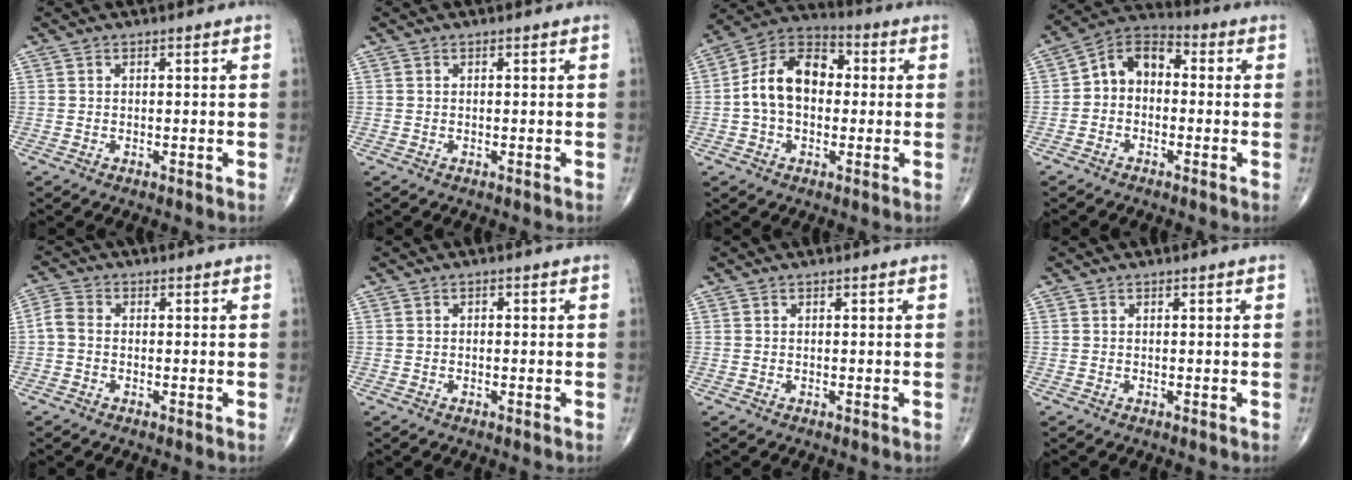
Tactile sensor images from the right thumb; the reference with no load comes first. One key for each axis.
{"total": 0.0}
{"total": 13.1, "fx": 0.4, "fy": 8.8, "fz": 9.7, "tx": -0.156, "ty": 0.034, "tz": -0.007}
{"total": 8.3, "fx": -0.3, "fy": 6.0, "fz": 5.7, "tx": -0.069, "ty": 0.034, "tz": -0.027}
{"total": 3.0, "fx": -0.5, "fy": 2.1, "fz": 2.1, "tx": -0.047, "ty": 0.008, "tz": -0.021}
{"total": 0.6, "fx": 0.0, "fy": 0.4, "fz": 0.5, "tx": -0.003, "ty": 0.002, "tz": -0.001}
{"total": 0.0}
{"total": 0.0}